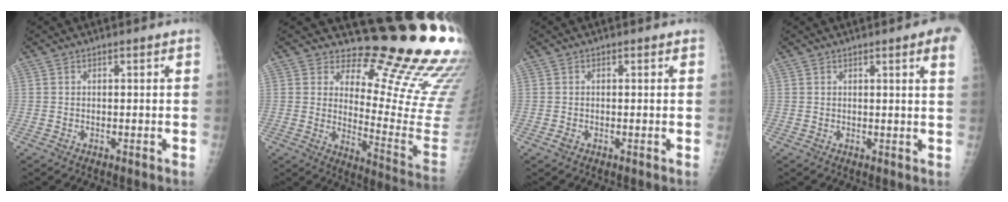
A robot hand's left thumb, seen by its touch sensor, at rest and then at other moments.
{"total": 19.9, "force": [16.2, 4.8, 10.6], "torque": [-0.099, -0.175, 0.203]}
{"total": 0.7, "force": [-0.2, 0.6, 0.4], "torque": [-0.006, -0.001, -0.005]}
{"total": 4.5, "force": [2.2, 0.1, 3.9], "torque": [-0.041, -0.004, 0.021]}